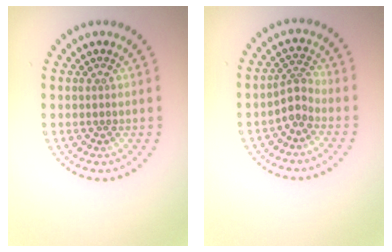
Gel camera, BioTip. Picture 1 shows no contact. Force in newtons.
{"total": 2.1, "press": 1.4, "slide": 1.5}